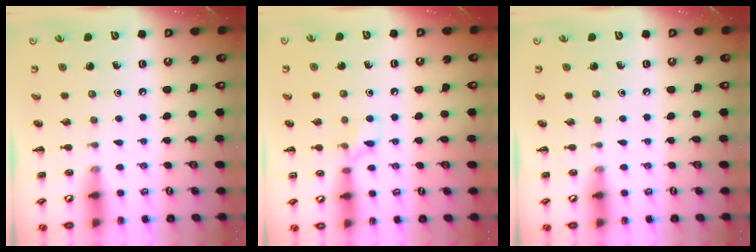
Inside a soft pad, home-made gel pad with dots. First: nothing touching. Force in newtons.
{"total": 5.8, "press": 5.7, "slide": 1.3}
{"total": 0.0}